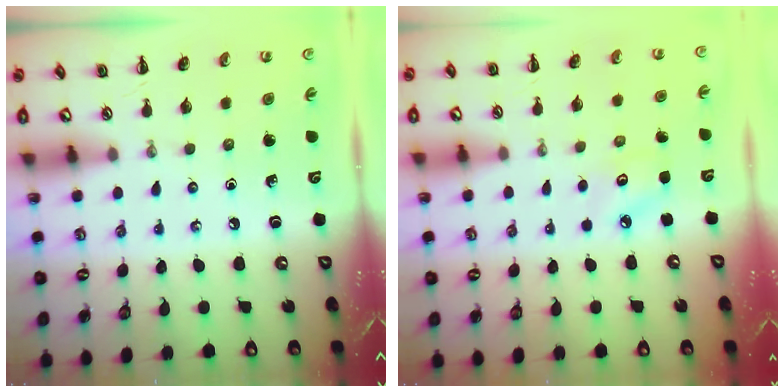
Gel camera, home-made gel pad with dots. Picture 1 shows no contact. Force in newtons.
{"total": 4.1, "press": 3.9, "slide": 1.1}